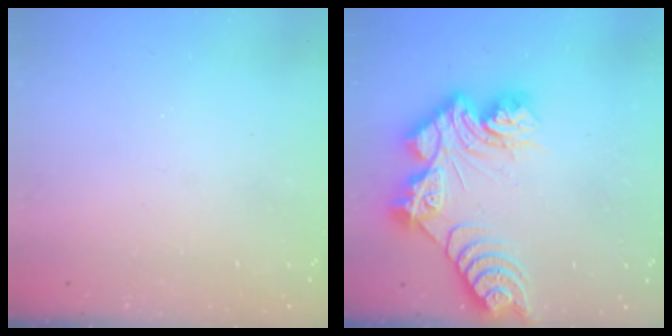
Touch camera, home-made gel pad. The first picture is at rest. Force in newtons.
{"total": 15.7, "press": 15.6, "slide": 1.2}